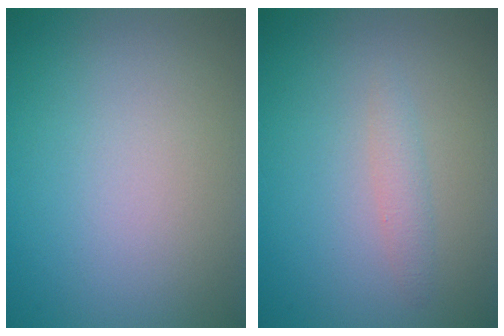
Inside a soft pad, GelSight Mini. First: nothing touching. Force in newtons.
{"total": 1.2, "press": 1.2, "slide": 0.0}